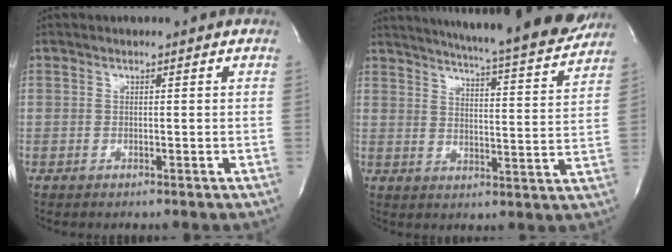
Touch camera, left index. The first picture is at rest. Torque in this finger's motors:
{"motor_torque": [0.34, -0.30, 0.67, 0.15]}